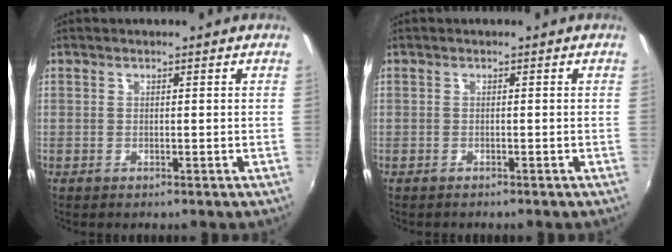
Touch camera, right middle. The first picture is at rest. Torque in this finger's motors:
{"motor_torque": [-0.42, -0.02, -0.05, 0.00]}